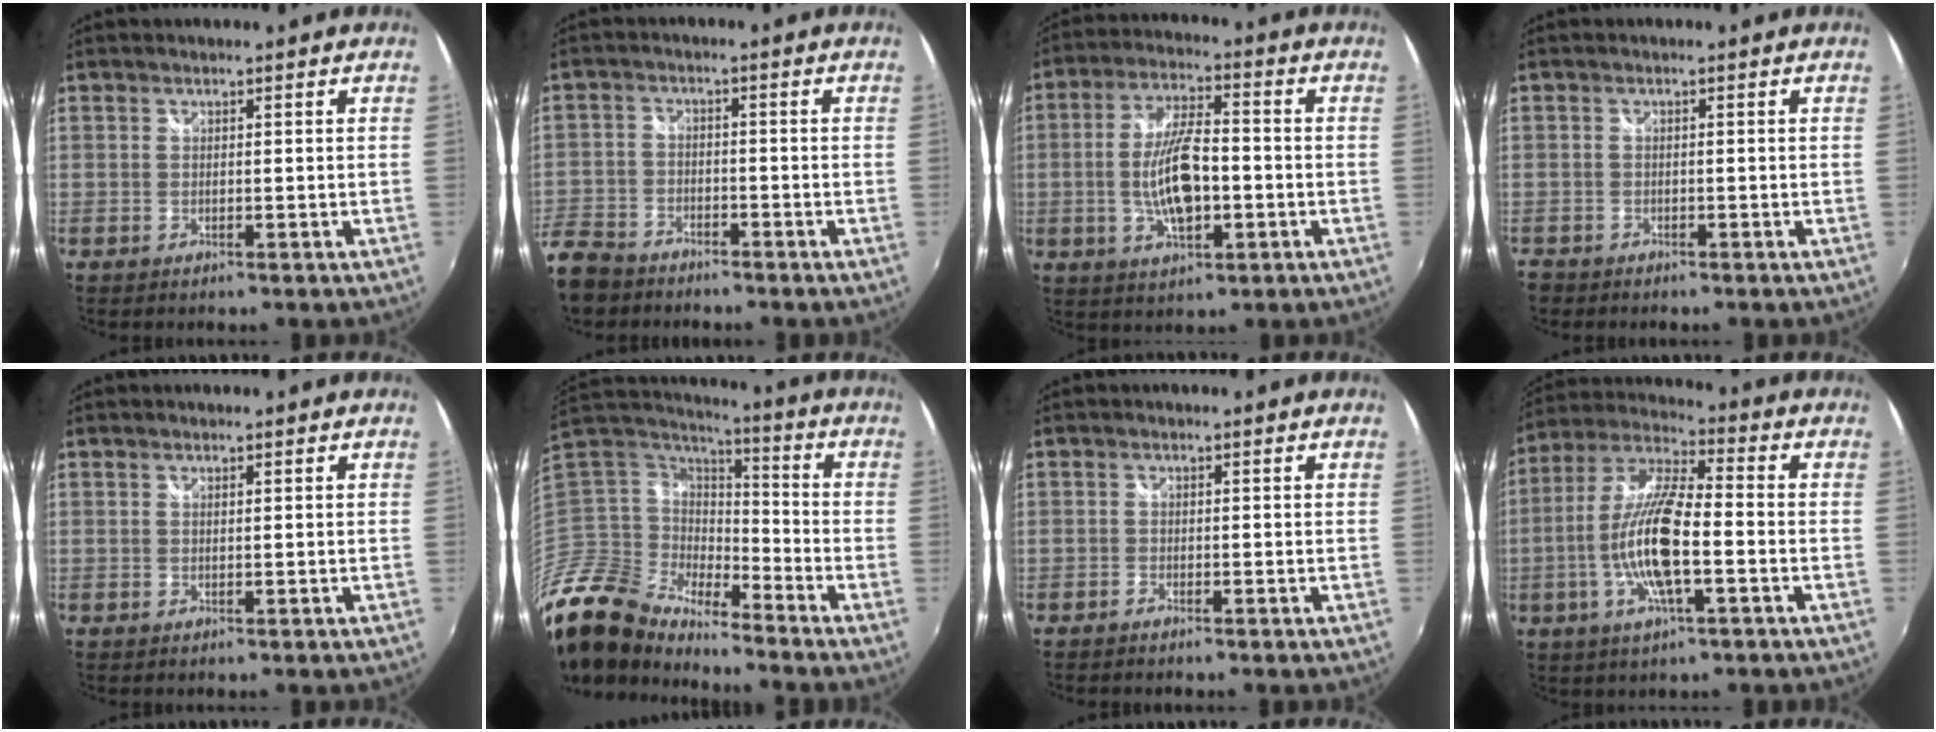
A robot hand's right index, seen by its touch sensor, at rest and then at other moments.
{"total": 10.4, "force": [-7.2, 6.7, 3.3], "torque": [-0.107, -0.004, -0.137]}
{"total": 11.4, "force": [-2.1, 4.4, 10.2], "torque": [-0.203, 0.000, -0.033]}
{"total": 2.1, "force": [-1.6, 1.5, 0.0], "torque": [-0.009, 0.002, -0.030]}
{"total": 0.0}
{"total": 15.8, "force": [-13.5, 6.2, 5.2], "torque": [-0.127, 0.001, -0.280]}
{"total": 0.9, "force": [-0.8, 0.3, 0.2], "torque": [-0.009, -0.002, -0.018]}
{"total": 14.3, "force": [-3.6, 3.5, 13.4], "torque": [-0.269, -0.005, -0.070]}